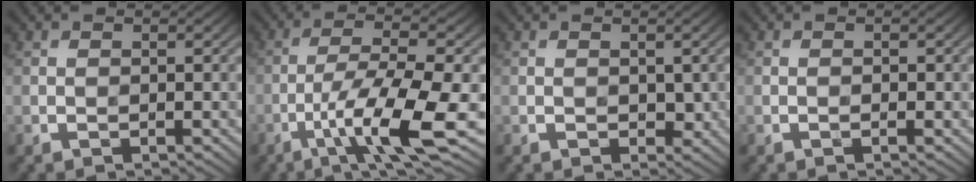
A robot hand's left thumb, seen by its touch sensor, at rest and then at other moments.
{"total": 11.0, "force": [-4.5, 2.2, 9.8], "torque": [-0.168, -0.005, -0.081]}
{"total": 1.3, "force": [0.0, 0.9, 0.8], "torque": [-0.009, -0.001, 0.003]}
{"total": 0.6, "force": [-0.3, 0.1, 0.5], "torque": [-0.005, 0.001, -0.005]}